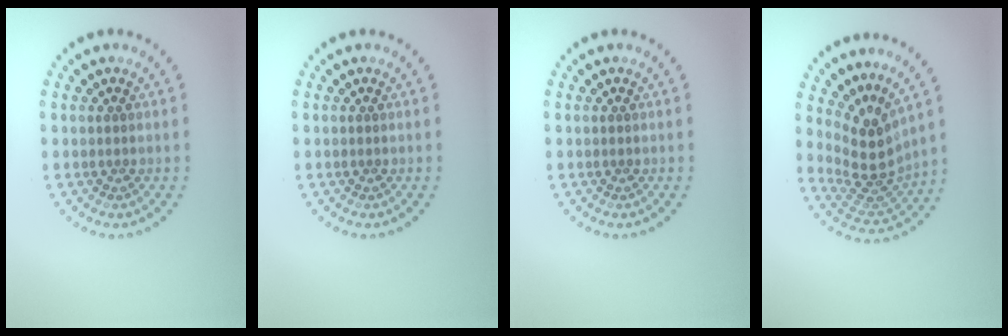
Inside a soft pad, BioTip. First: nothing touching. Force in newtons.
{"total": 0.0}
{"total": 0.0}
{"total": 3.9, "press": 2.7, "slide": 2.8}